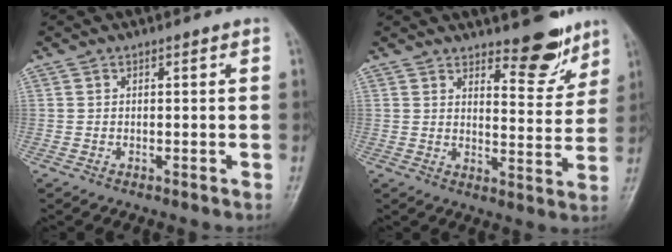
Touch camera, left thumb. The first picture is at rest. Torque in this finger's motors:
{"motor_torque": [0.22, 0.00, -0.23, -0.24, 0.07]}